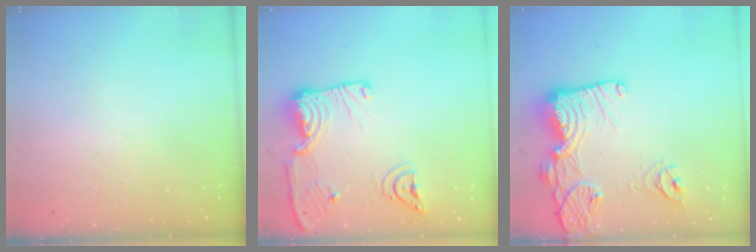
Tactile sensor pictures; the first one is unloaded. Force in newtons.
{"total": 16.4, "press": 16.3, "slide": 2.0}
{"total": 18.6, "press": 18.6, "slide": 1.6}